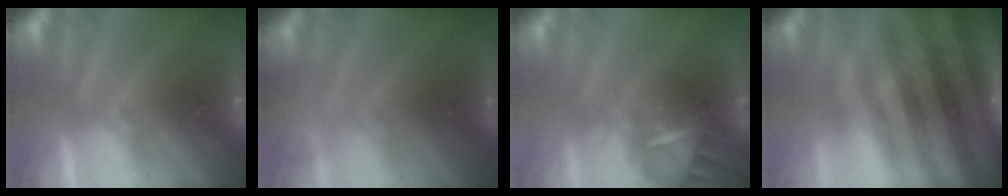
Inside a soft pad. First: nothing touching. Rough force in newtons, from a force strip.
{"total": 2.3}
{"total": 6.8}
{"total": 8.9}